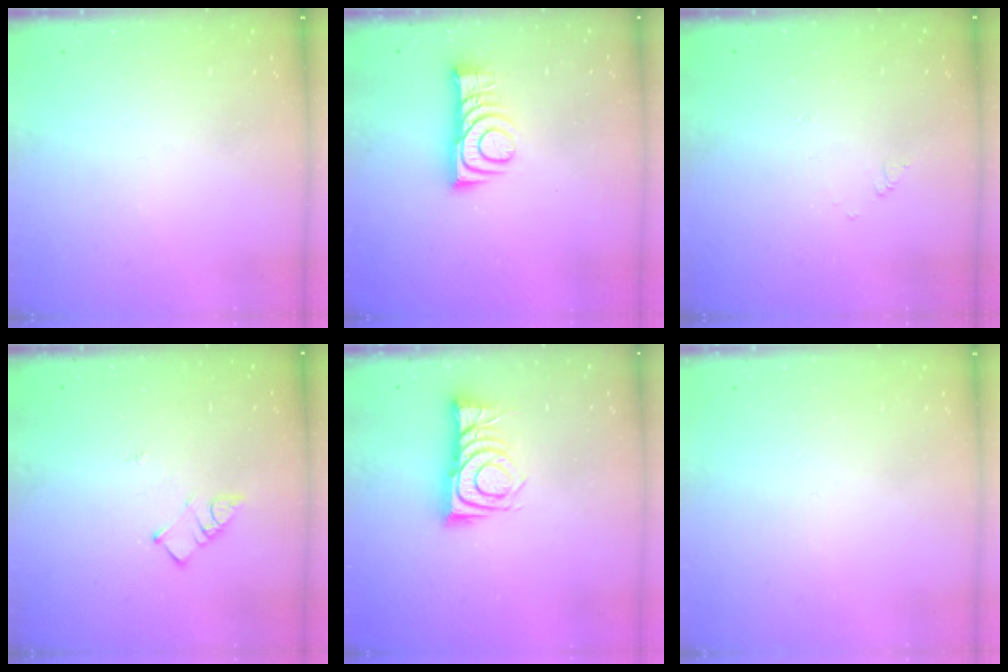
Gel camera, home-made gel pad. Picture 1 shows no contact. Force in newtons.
{"total": 9.3, "press": 9.3, "slide": 0.7}
{"total": 3.0, "press": 3.0, "slide": 0.4}
{"total": 3.6, "press": 3.5, "slide": 0.4}
{"total": 9.9, "press": 9.9, "slide": 0.4}
{"total": 1.9, "press": 1.9, "slide": 0.1}